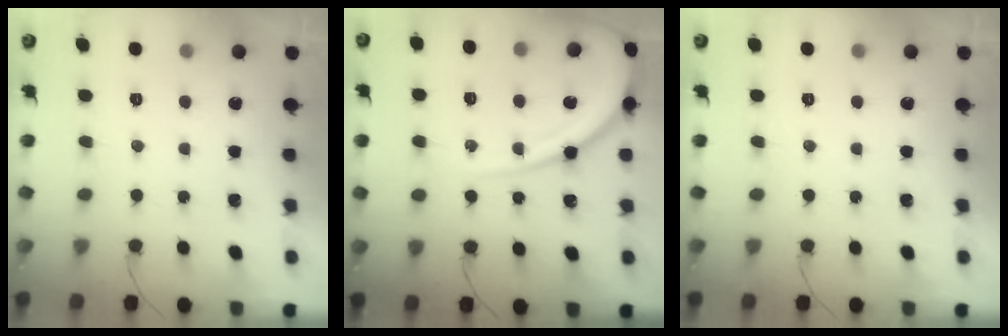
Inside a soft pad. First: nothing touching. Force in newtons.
{"total": 14.0, "press": 13.9, "slide": 1.6}
{"total": 0.0}